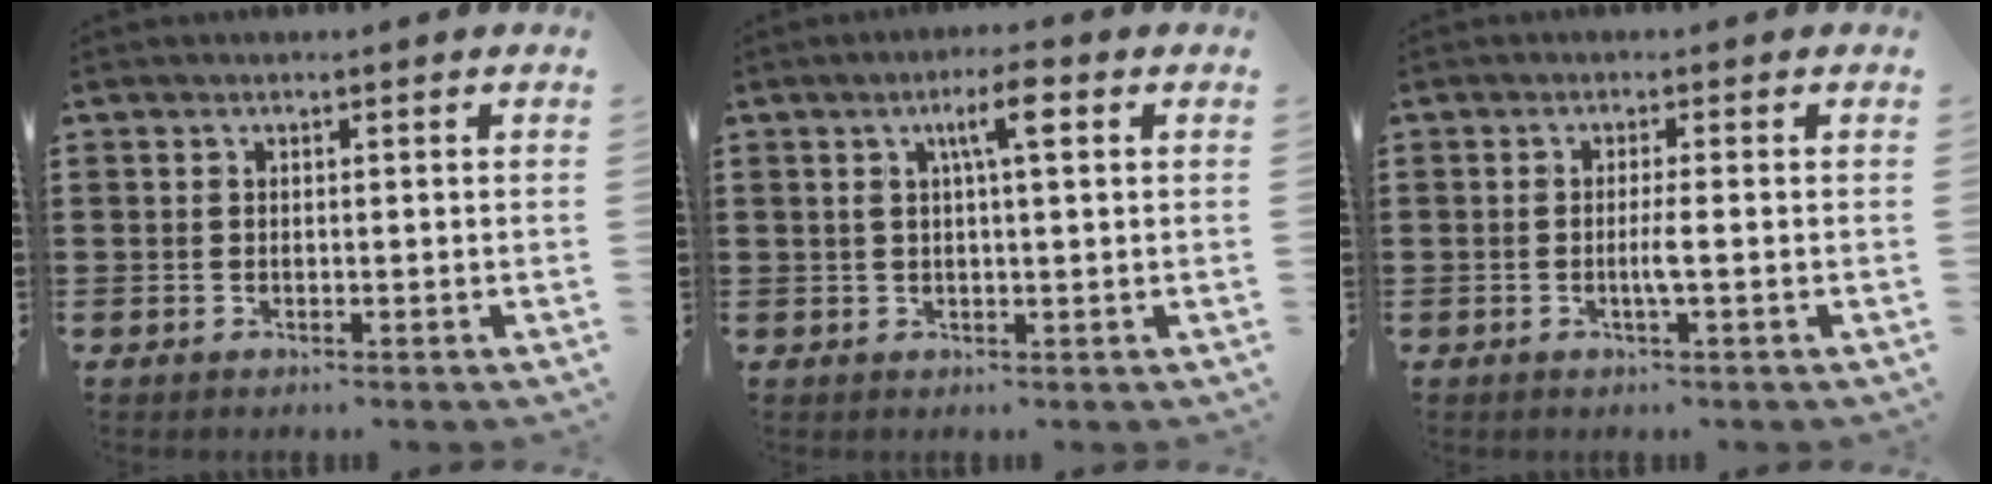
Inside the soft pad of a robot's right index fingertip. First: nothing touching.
{"total": 4.7, "force": [1.5, 0.8, 4.4], "torque": [-0.081, 0.006, 0.019]}
{"total": 2.3, "force": [-0.5, -0.3, 2.2], "torque": [-0.039, -0.005, -0.013]}